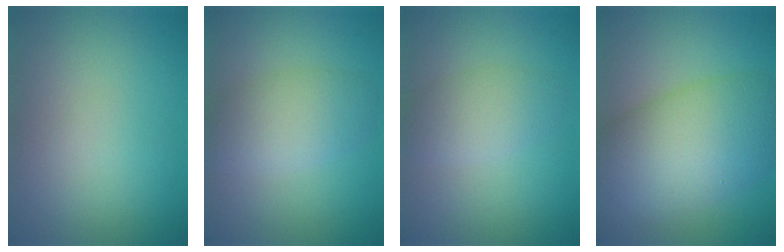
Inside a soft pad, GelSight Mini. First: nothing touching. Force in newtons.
{"total": 4.3, "press": 4.3, "slide": 0.4}
{"total": 2.9, "press": 2.9, "slide": 0.1}
{"total": 10.2, "press": 10.2, "slide": 0.2}